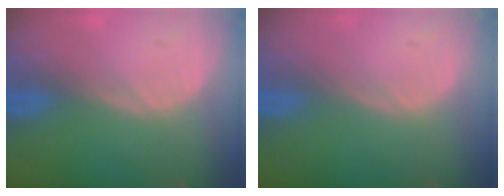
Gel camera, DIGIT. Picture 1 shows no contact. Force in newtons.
{"total": 0.0}